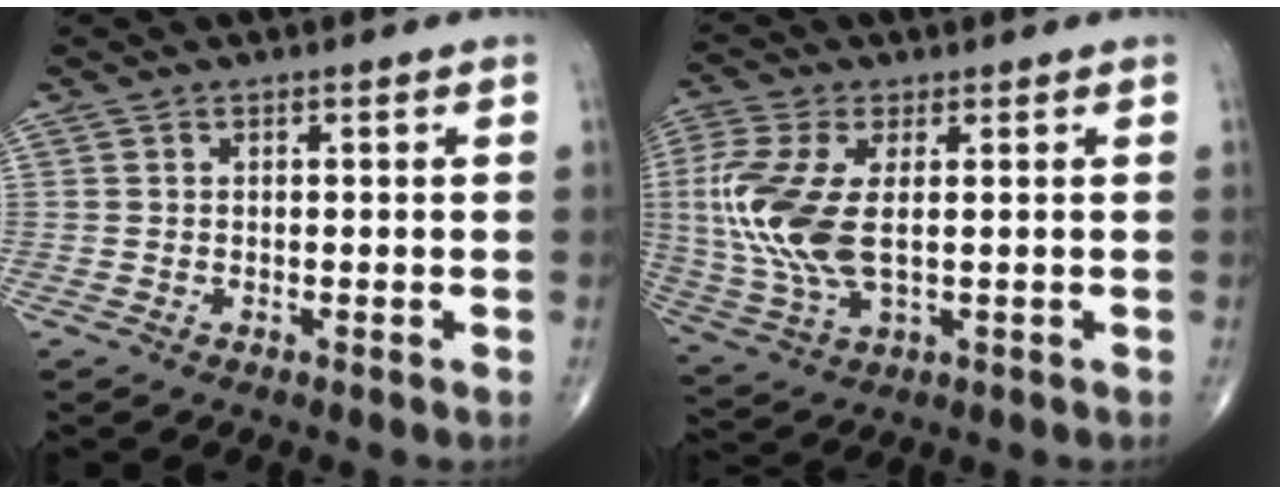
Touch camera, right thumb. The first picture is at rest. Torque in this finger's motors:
{"motor_torque": [1.23, 2.47, 0.92, -0.40, 0.58]}